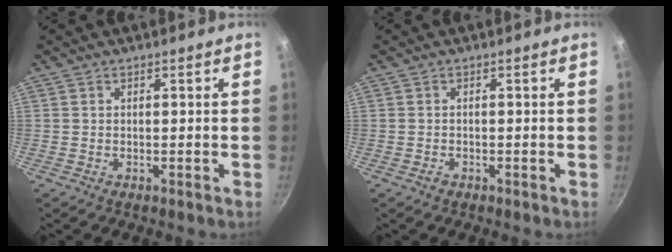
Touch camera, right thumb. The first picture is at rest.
{"total": 0.9, "force": [-0.6, 0.5, 0.4], "torque": [-0.009, 0.003, -0.009]}